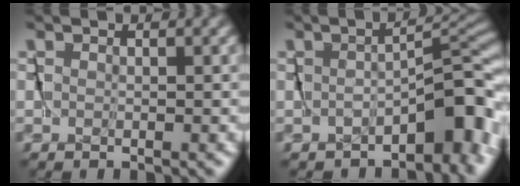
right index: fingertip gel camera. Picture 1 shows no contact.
{"total": 4.5, "force": [-3.3, 1.4, 2.6], "torque": [-0.021, 0.005, -0.053]}